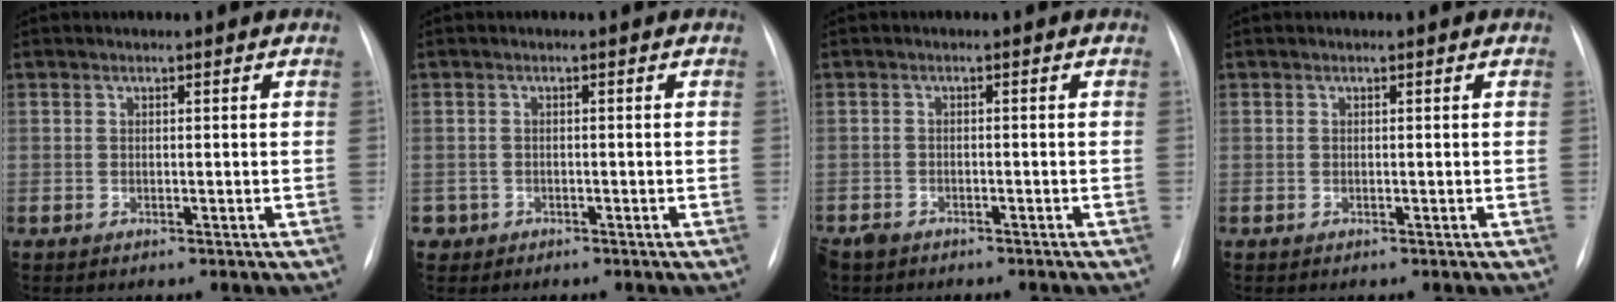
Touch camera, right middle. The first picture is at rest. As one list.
[{"total": 1.4, "force": [-0.7, 1.2, -0.1], "torque": [0.001, 0.007, -0.011]}, {"total": 3.4, "force": [-2.8, 1.8, 0.8], "torque": [-0.015, -0.001, -0.041]}, {"total": 0.0}]